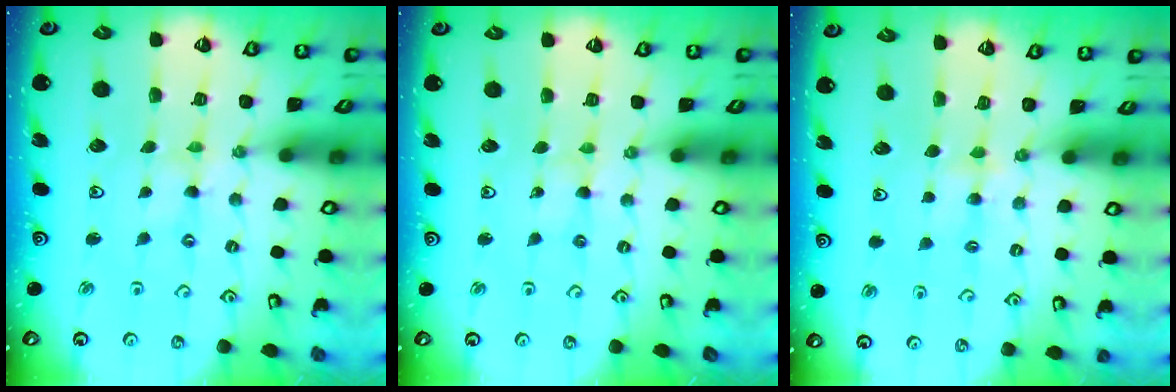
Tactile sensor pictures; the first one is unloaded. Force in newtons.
{"total": 1.9, "press": 1.9, "slide": 0.2}
{"total": 3.9, "press": 3.9, "slide": 0.7}